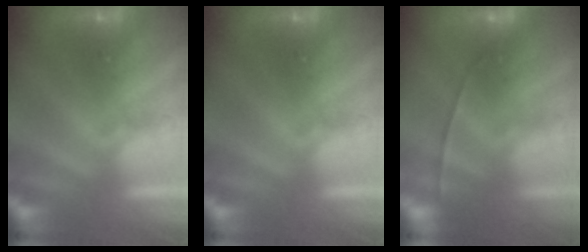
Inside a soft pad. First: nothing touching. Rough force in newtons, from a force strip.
{"total": 0.0}
{"total": 1.9}